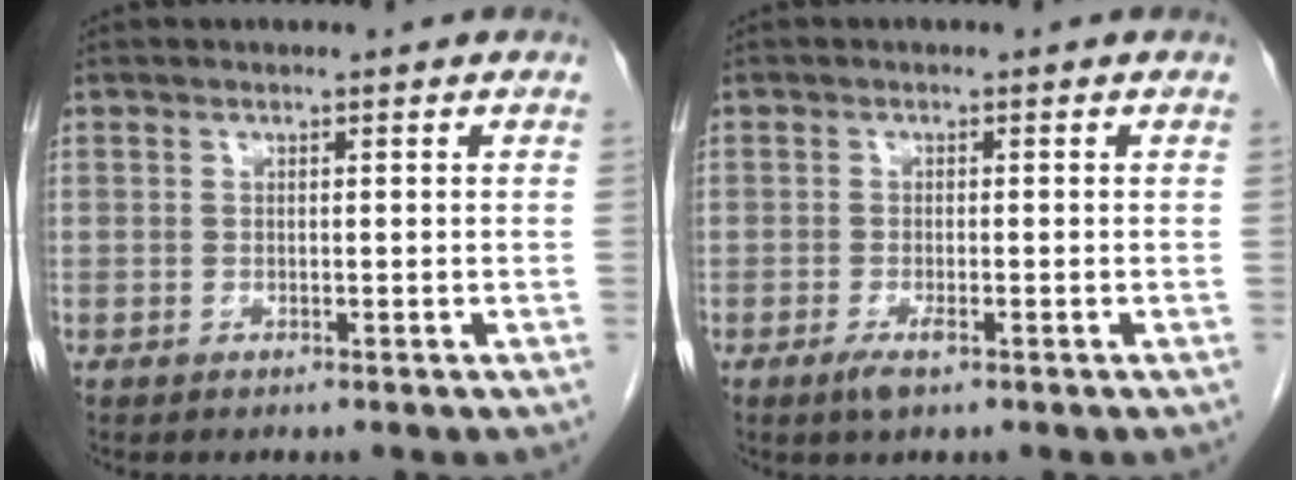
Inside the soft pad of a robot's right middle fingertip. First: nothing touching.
{"total": 2.1, "force": [-1.2, 0.4, 1.7], "torque": [-0.036, -0.003, -0.021]}